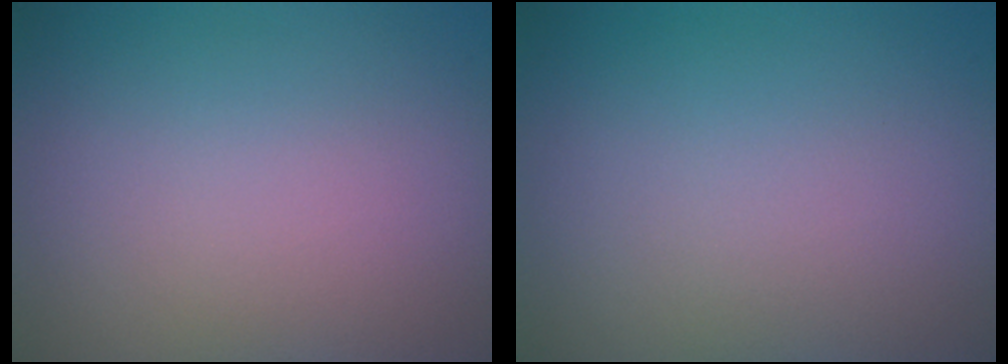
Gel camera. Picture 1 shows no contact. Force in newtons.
{"total": 0.0}